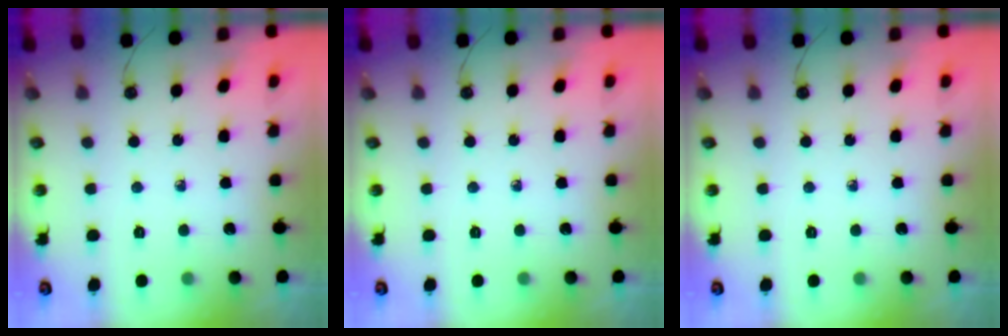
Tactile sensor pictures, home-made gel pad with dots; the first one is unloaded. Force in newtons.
{"total": 0.0}
{"total": 0.0}